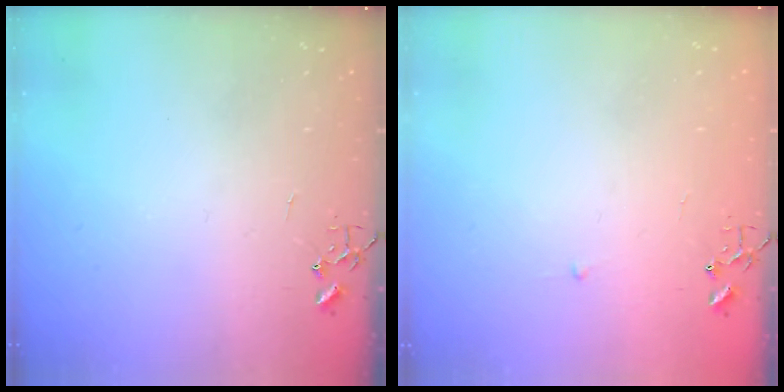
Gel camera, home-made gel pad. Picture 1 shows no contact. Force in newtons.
{"total": 2.3, "press": 2.3, "slide": 0.3}